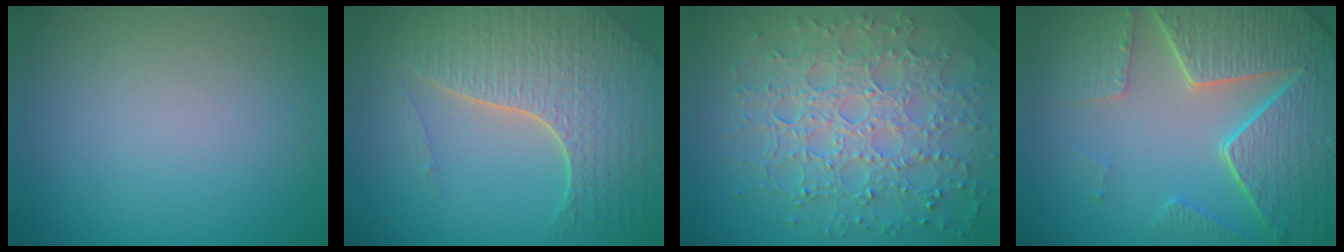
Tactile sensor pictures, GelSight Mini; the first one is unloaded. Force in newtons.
{"total": 7.4, "press": 5.3, "slide": 5.3}
{"total": 7.7, "press": 5.7, "slide": 5.2}
{"total": 8.4, "press": 6.1, "slide": 5.8}